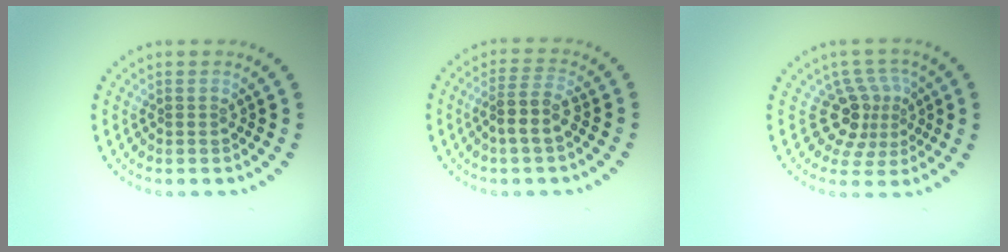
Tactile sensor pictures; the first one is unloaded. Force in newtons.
{"total": 2.7, "press": 2.2, "slide": 1.5}
{"total": 3.8, "press": 2.6, "slide": 2.8}